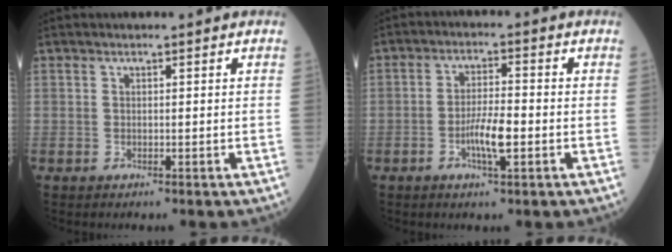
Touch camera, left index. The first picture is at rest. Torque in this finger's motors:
{"motor_torque": [0.79, 0.36, 0.16, 0.04]}